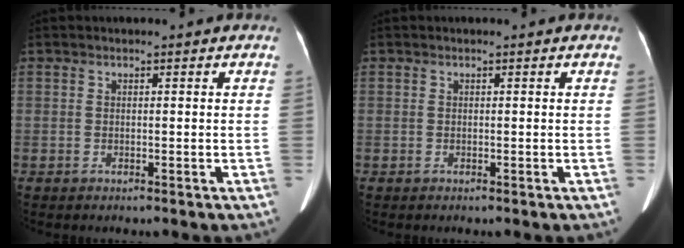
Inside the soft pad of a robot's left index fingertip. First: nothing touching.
{"total": 0.0}